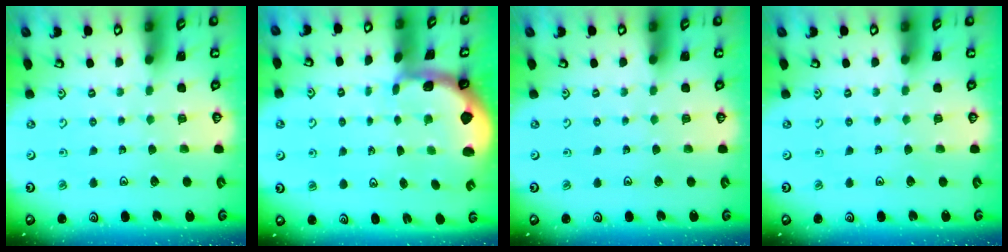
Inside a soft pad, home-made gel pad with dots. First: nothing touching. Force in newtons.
{"total": 1.1, "press": 1.0, "slide": 0.4}
{"total": 0.0}
{"total": 0.0}